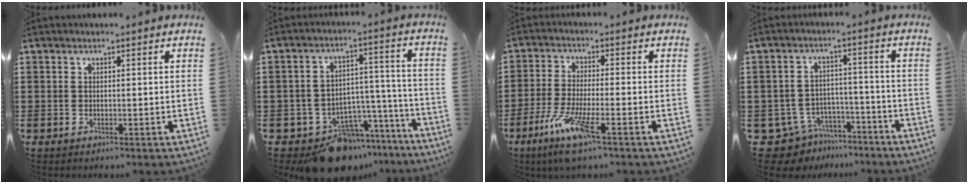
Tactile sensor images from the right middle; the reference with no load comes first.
{"total": 10.9, "force": [-9.4, 4.8, 2.7], "torque": [-0.029, 0.047, -0.165]}
{"total": 7.8, "force": [-4.6, 1.1, 6.2], "torque": [-0.130, -0.013, -0.085]}
{"total": 7.0, "force": [-6.4, 2.7, 0.9], "torque": [-0.043, 0.017, -0.132]}